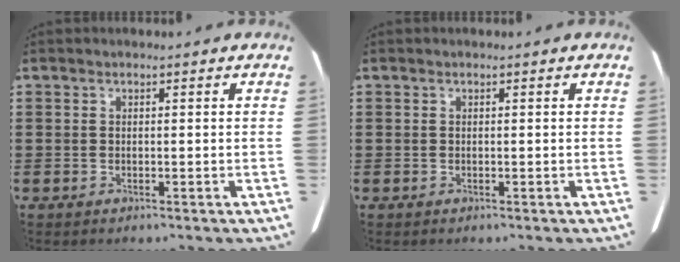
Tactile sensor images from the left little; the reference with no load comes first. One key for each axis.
{"total": 0.0}